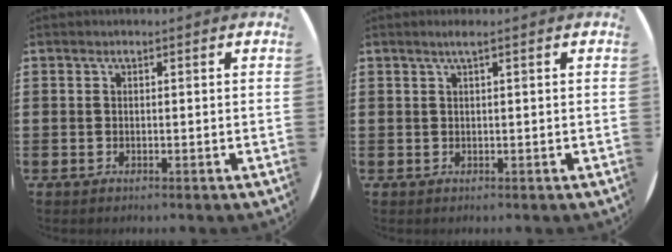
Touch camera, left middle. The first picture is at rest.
{"total": 1.2, "force": [0.6, -0.1, 1.1], "torque": [-0.020, 0.001, 0.009]}